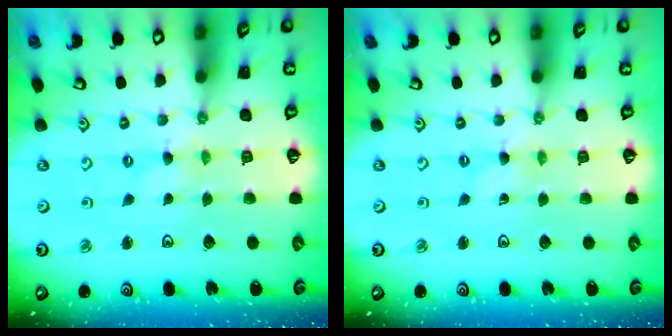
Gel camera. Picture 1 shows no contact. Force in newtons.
{"total": 0.0}